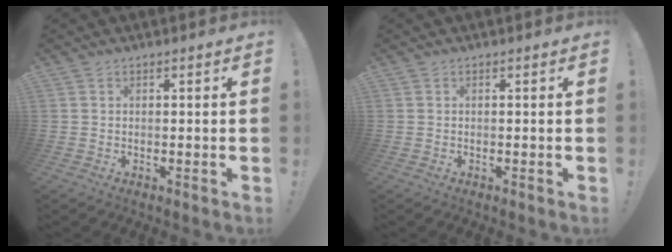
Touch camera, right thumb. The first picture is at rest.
{"total": 0.0}